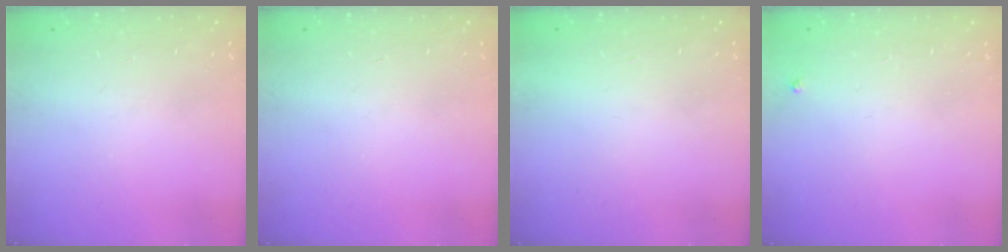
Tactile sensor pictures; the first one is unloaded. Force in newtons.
{"total": 0.0}
{"total": 1.6, "press": 1.6, "slide": 0.1}
{"total": 2.7, "press": 2.7, "slide": 0.3}